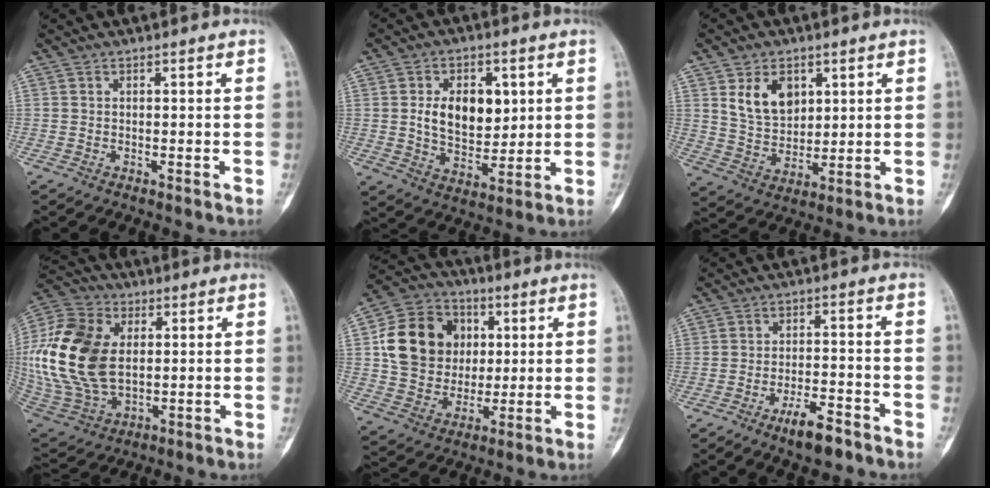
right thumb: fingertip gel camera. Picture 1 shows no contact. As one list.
[{"total": 11.6, "force": [2.3, 7.5, 8.6], "torque": [-0.105, -0.015, 0.048]}, {"total": 9.4, "force": [3.8, 6.5, 5.7], "torque": [-0.075, -0.025, 0.080]}, {"total": 23.1, "force": [2.5, 15.2, 17.2], "torque": [-0.367, -0.011, 0.052]}, {"total": 17.2, "force": [3.2, 14.5, 8.7], "torque": [-0.130, 0.009, 0.061]}, {"total": 7.0, "force": [-4.7, 2.2, 4.8], "torque": [-0.078, 0.025, -0.074]}]